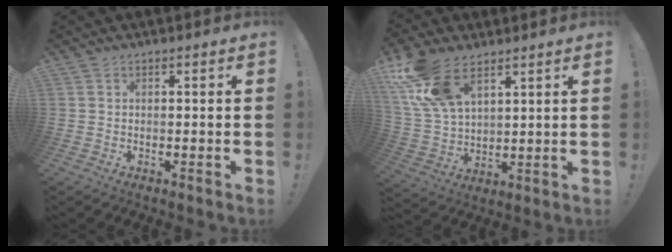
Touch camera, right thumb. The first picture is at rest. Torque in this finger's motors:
{"motor_torque": [1.25, 3.39, 0.98, 0.80, 0.14]}